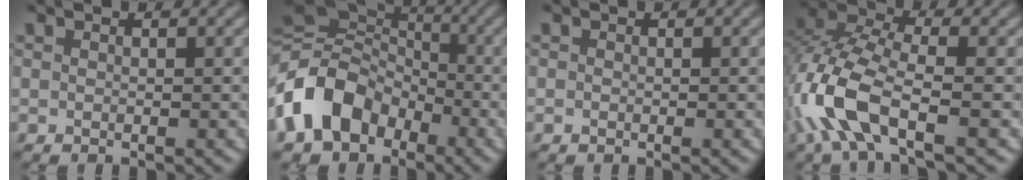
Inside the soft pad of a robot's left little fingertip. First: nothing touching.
{"total": 11.1, "force": [-4.0, 8.4, 6.0], "torque": [-0.126, -0.006, -0.093]}
{"total": 0.0}
{"total": 8.7, "force": [-3.6, 3.8, 7.0], "torque": [-0.167, 0.006, -0.086]}